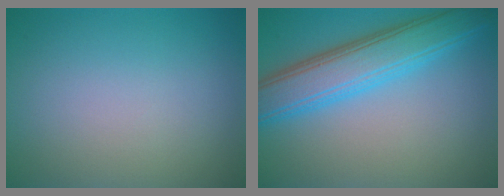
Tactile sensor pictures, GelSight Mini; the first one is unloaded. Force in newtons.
{"total": 6.7, "press": 6.7, "slide": 0.4}